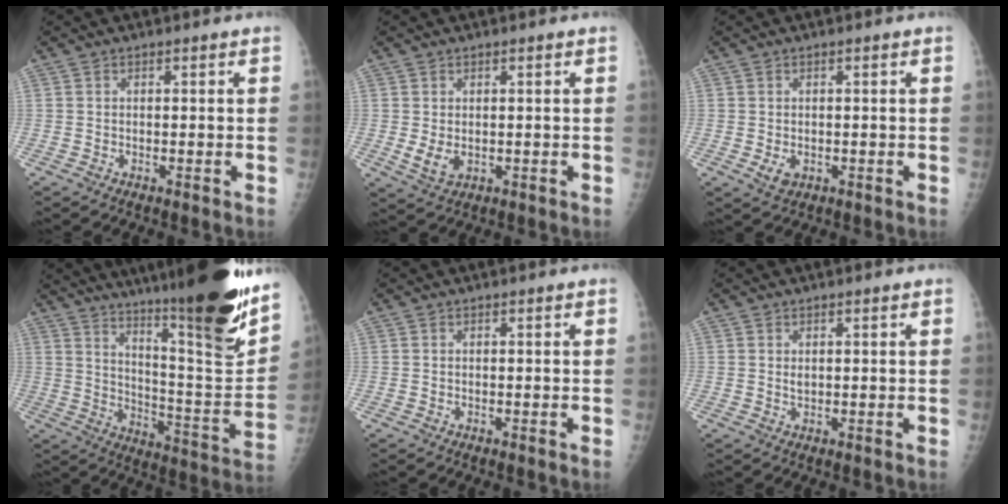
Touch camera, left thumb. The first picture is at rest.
{"total": 3.8, "force": [0.2, 2.3, 3.0], "torque": [-0.048, -0.010, 0.013]}
{"total": 2.5, "force": [-0.2, 1.7, 1.8], "torque": [-0.023, -0.005, 0.003]}
{"total": 29.4, "force": [21.2, 3.6, 20.0], "torque": [-0.288, -0.118, 0.312]}
{"total": 0.0}
{"total": 1.5, "force": [0.8, 0.7, 1.2], "torque": [-0.017, -0.004, 0.015]}